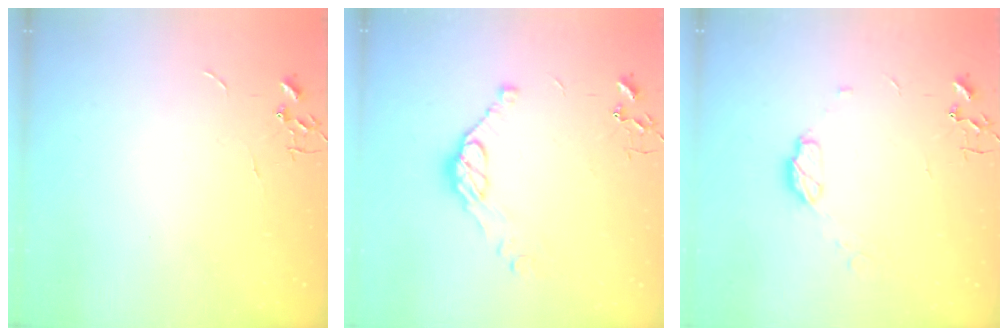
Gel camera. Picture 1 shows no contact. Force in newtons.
{"total": 9.6, "press": 9.5, "slide": 1.0}
{"total": 6.8, "press": 6.7, "slide": 0.6}